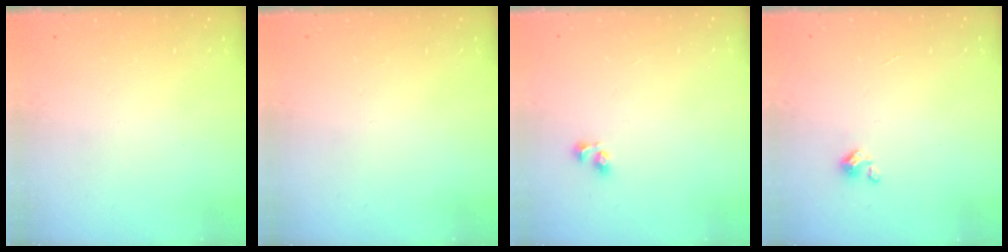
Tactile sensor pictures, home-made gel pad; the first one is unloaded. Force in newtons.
{"total": 0.0}
{"total": 3.5, "press": 3.5, "slide": 0.3}
{"total": 1.6, "press": 1.6, "slide": 0.4}